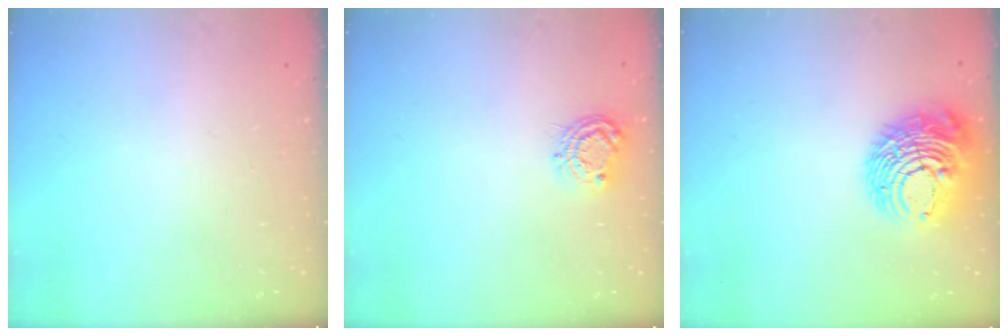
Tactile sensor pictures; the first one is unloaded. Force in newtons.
{"total": 7.6, "press": 7.6, "slide": 0.5}
{"total": 13.5, "press": 13.4, "slide": 1.3}